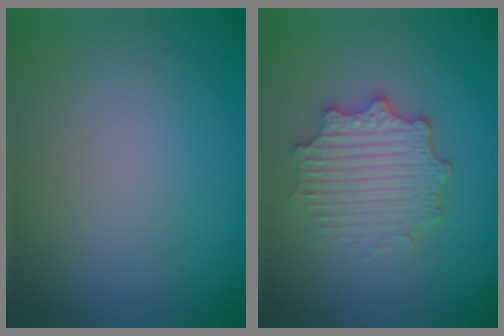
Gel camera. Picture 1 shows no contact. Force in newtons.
{"total": 4.2, "press": 3.5, "slide": 2.3}